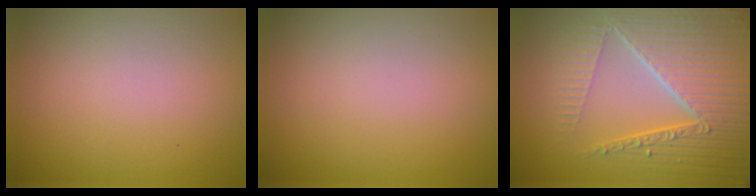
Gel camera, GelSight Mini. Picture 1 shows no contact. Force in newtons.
{"total": 0.0}
{"total": 7.9, "press": 5.8, "slide": 5.3}